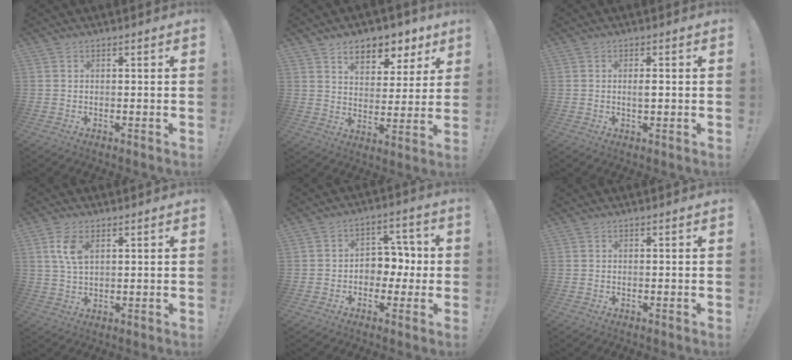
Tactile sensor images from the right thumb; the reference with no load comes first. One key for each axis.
{"total": 9.4, "fx": 6.4, "fy": 5.7, "fz": 3.9, "tx": -0.050, "ty": -0.046, "tz": 0.116}
{"total": 2.0, "fx": -0.2, "fy": 0.7, "fz": 1.9, "tx": -0.032, "ty": 0.001, "tz": -0.005}
{"total": 6.6, "fx": 2.6, "fy": 3.5, "fz": 5.0, "tx": -0.094, "ty": -0.006, "tz": 0.046}
{"total": 8.4, "fx": -0.9, "fy": 7.5, "fz": 3.8, "tx": -0.049, "ty": 0.017, "tz": -0.009}
{"total": 0.0}